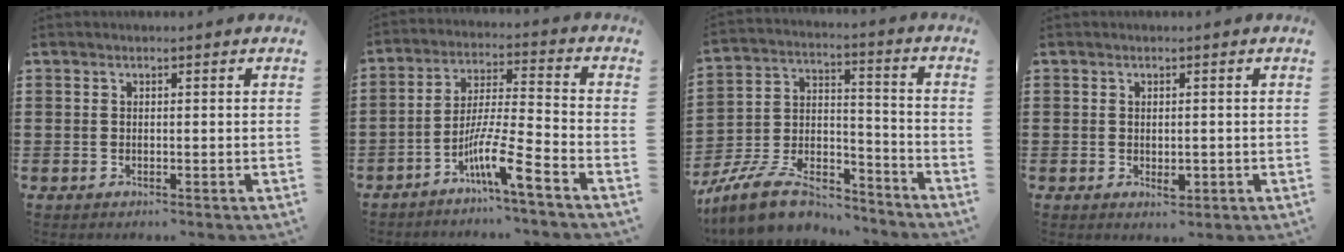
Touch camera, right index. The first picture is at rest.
{"total": 9.0, "force": [-5.8, 0.4, 6.9], "torque": [-0.140, -0.008, -0.110]}
{"total": 11.8, "force": [-10.1, 3.3, 5.3], "torque": [-0.109, 0.032, -0.196]}
{"total": 1.8, "force": [-0.3, 1.1, 1.4], "torque": [-0.018, -0.002, -0.006]}